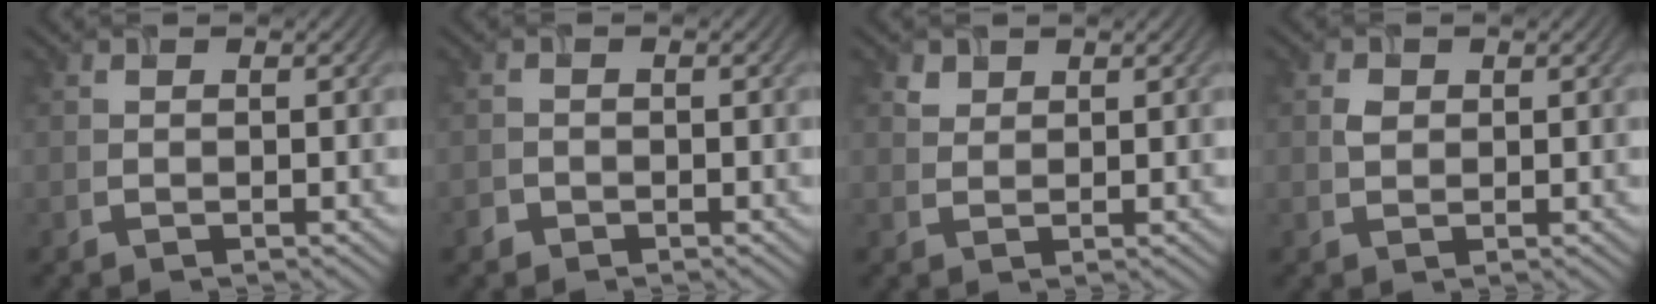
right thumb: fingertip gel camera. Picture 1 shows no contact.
{"total": 1.1, "force": [-0.8, 0.7, 0.1], "torque": [-0.002, 0.000, -0.017]}
{"total": 1.5, "force": [1.1, 0.9, 0.4], "torque": [-0.010, -0.001, 0.023]}
{"total": 1.4, "force": [0.4, 1.1, 0.7], "torque": [-0.016, 0.001, 0.006]}